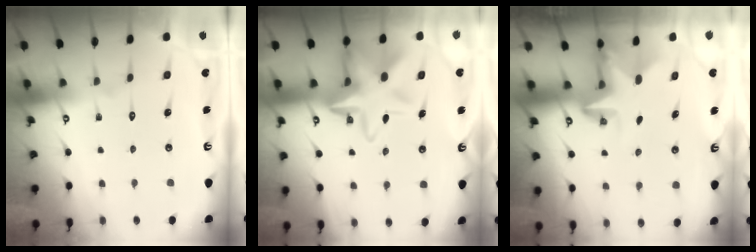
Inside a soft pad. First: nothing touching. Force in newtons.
{"total": 12.2, "press": 11.9, "slide": 2.7}
{"total": 3.0, "press": 3.0, "slide": 0.3}